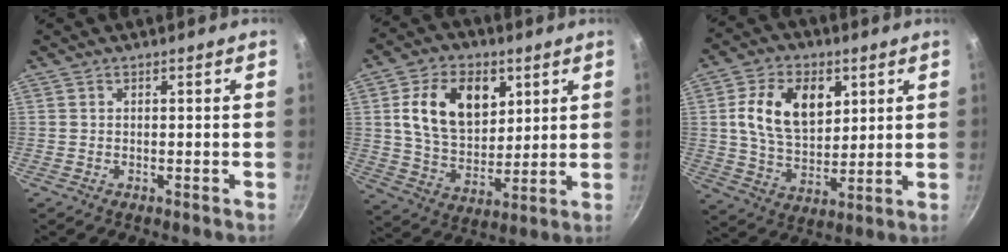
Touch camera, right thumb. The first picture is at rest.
{"total": 16.0, "force": [5.2, 10.9, 10.6], "torque": [-0.148, -0.019, 0.090]}
{"total": 14.5, "force": [4.2, 9.5, 10.1], "torque": [-0.149, -0.014, 0.072]}